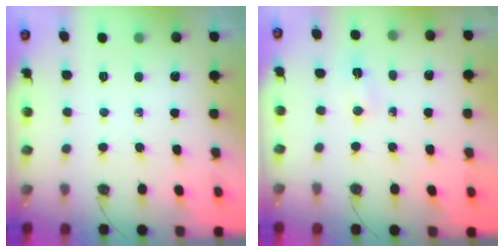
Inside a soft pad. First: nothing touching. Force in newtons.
{"total": 2.1, "press": 1.6, "slide": 1.3}